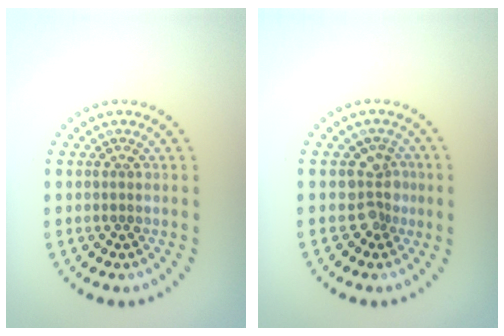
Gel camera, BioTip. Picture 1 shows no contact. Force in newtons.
{"total": 2.3, "press": 2.0, "slide": 1.1}